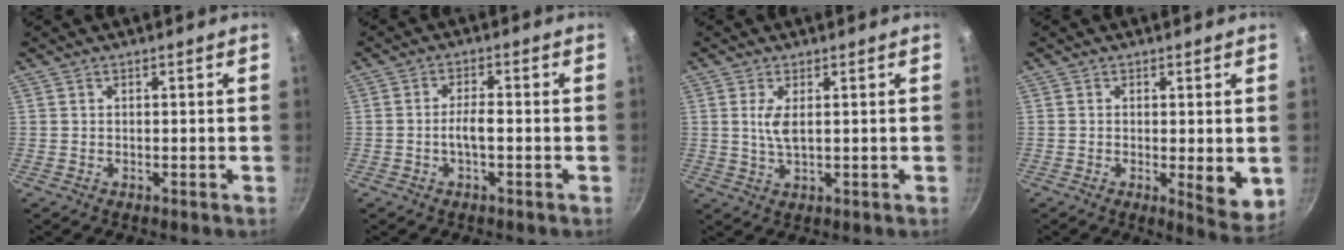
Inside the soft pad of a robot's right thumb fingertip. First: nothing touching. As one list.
[{"total": 3.3, "force": [-0.9, 1.0, 3.0], "torque": [-0.055, 0.016, -0.019]}, {"total": 3.6, "force": [0.8, 1.3, 3.2], "torque": [-0.066, -0.008, 0.017]}, {"total": 6.3, "force": [-0.4, 2.1, 6.0], "torque": [-0.074, -0.018, -0.004]}]